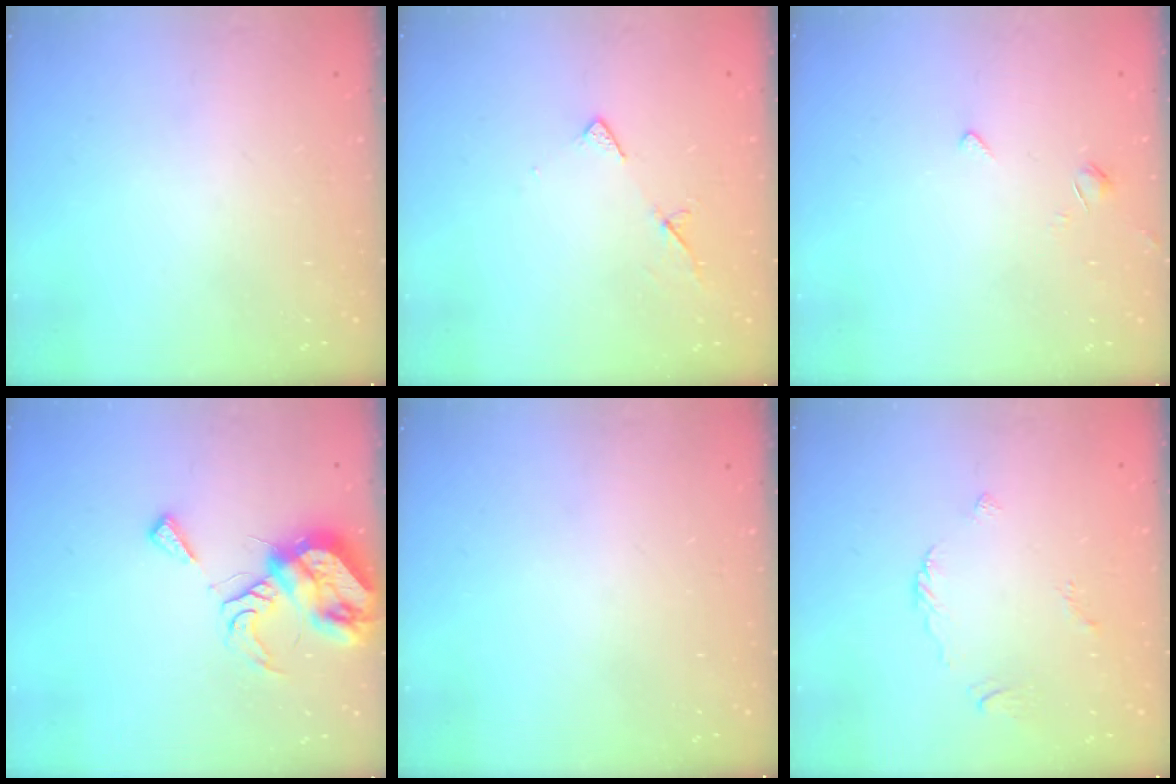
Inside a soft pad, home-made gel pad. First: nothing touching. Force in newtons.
{"total": 6.2, "press": 6.2, "slide": 0.7}
{"total": 1.7, "press": 1.6, "slide": 0.5}
{"total": 10.2, "press": 10.2, "slide": 1.1}
{"total": 0.0}
{"total": 2.3, "press": 2.3, "slide": 0.5}